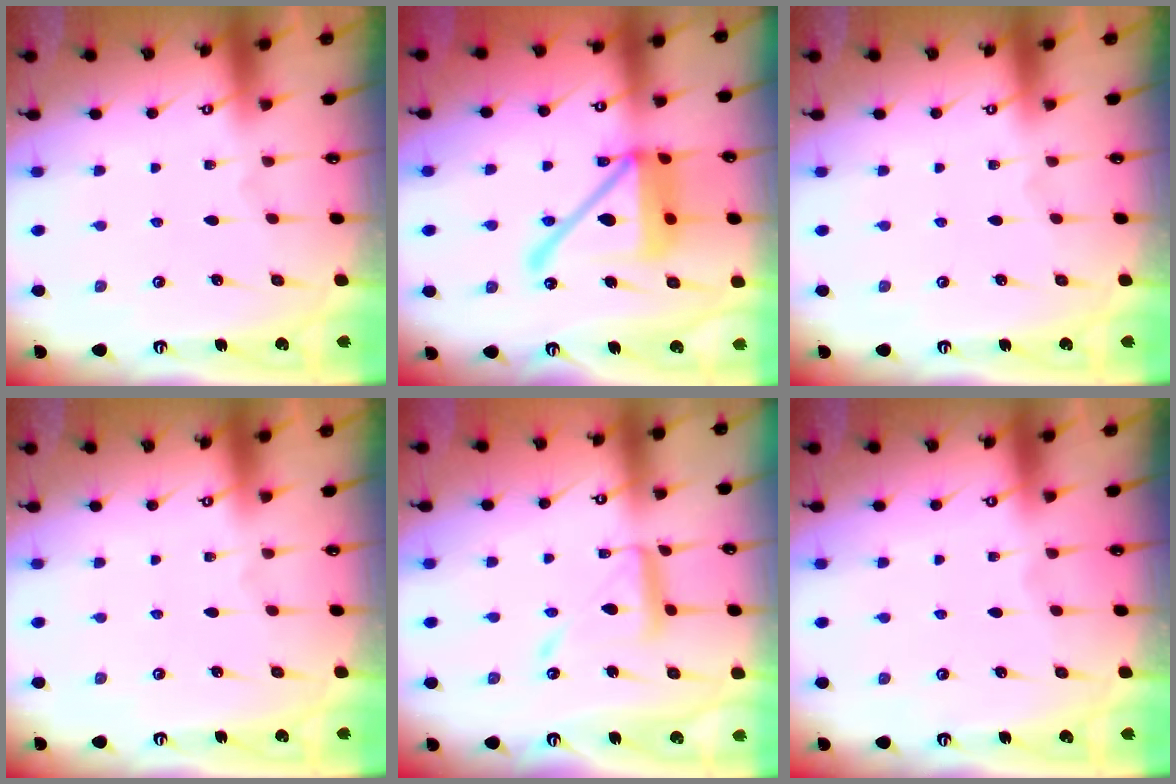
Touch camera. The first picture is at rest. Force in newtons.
{"total": 18.5, "press": 18.3, "slide": 2.7}
{"total": 0.0}
{"total": 0.0}
{"total": 12.6, "press": 12.6, "slide": 1.0}
{"total": 0.0}